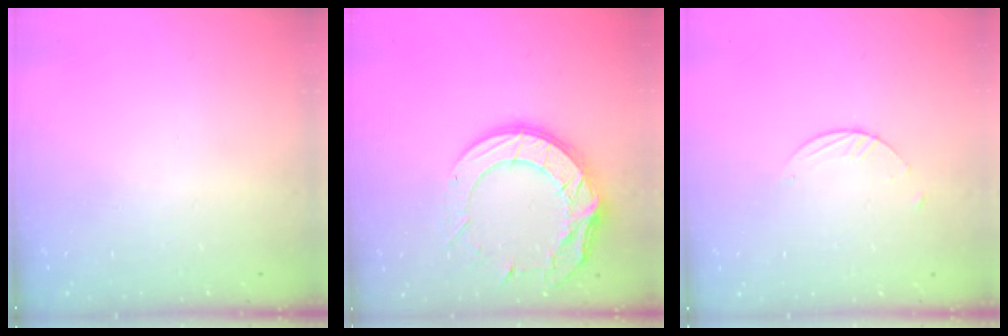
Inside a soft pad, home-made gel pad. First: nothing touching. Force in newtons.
{"total": 18.1, "press": 18.1, "slide": 1.3}
{"total": 2.1, "press": 2.1, "slide": 0.2}